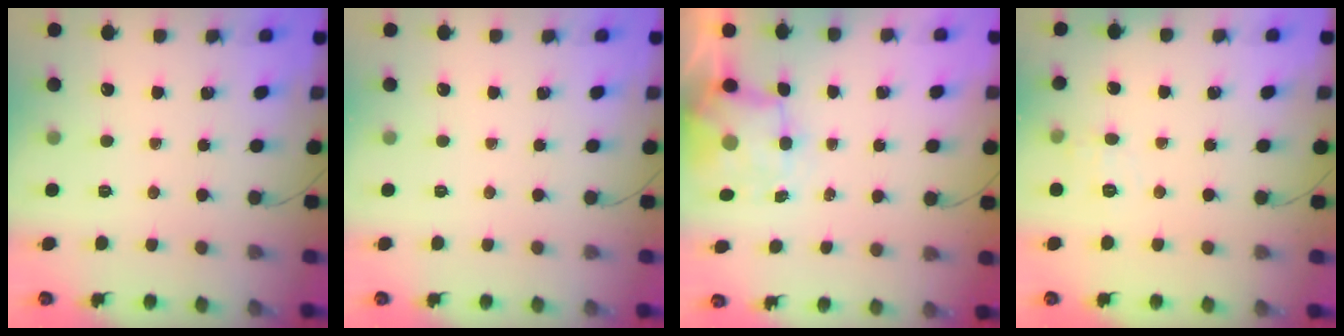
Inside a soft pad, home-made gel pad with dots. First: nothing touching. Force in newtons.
{"total": 0.0}
{"total": 4.5, "press": 4.3, "slide": 1.1}
{"total": 5.6, "press": 5.4, "slide": 1.6}